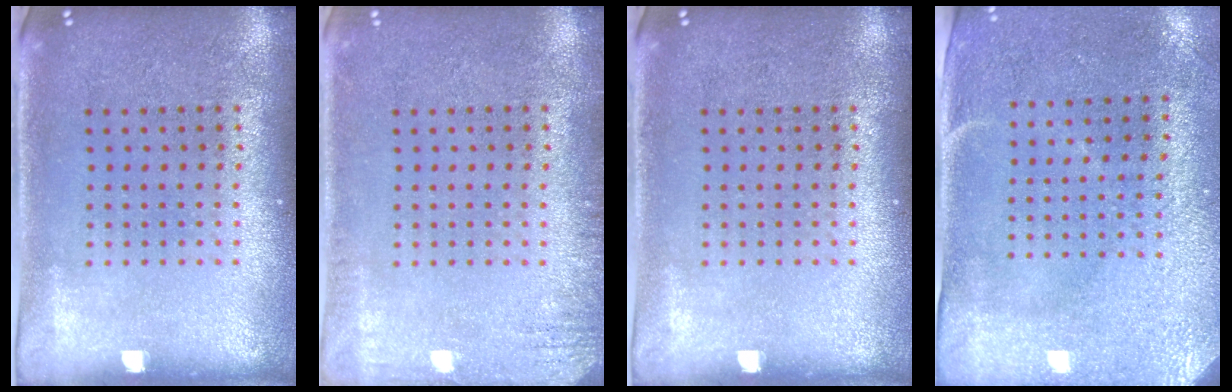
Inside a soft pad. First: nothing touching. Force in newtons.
{"total": 1.6, "press": 1.5, "slide": 0.3}
{"total": 0.0}
{"total": 2.9, "press": 2.4, "slide": 1.6}